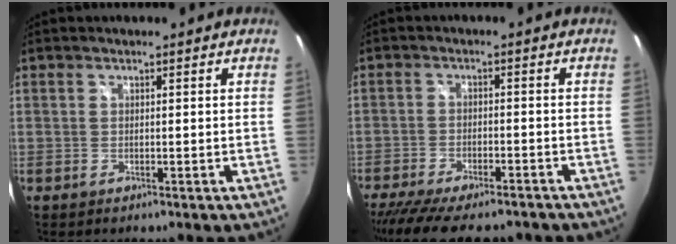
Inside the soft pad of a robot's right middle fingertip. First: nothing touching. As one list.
[{"total": 14.4, "force": [-12.1, 3.7, 7.0], "torque": [-0.149, -0.035, -0.183]}]